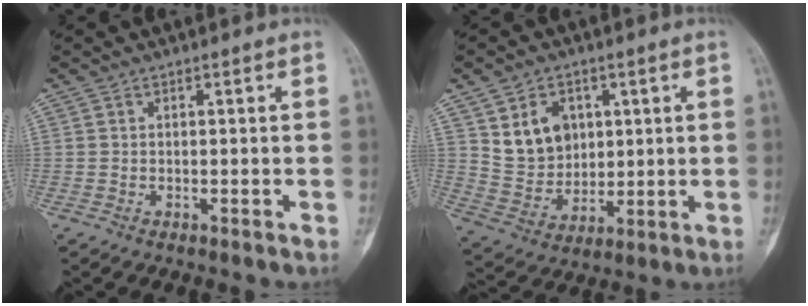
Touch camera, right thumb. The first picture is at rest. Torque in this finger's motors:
{"motor_torque": [0.33, 1.79, 0.14, -0.02, 0.01]}